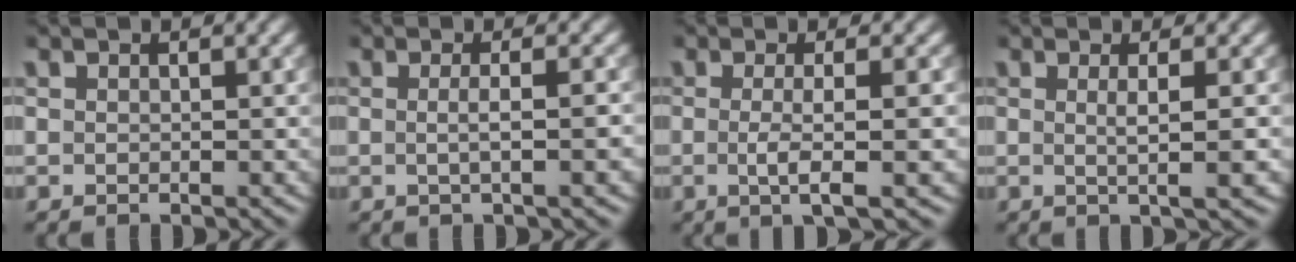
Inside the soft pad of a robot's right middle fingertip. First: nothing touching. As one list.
[{"total": 2.7, "force": [-0.1, 0.7, 2.6], "torque": [-0.034, -0.001, -0.006]}, {"total": 4.2, "force": [-0.6, 1.0, 4.0], "torque": [-0.064, -0.009, -0.010]}, {"total": 2.5, "force": [0.1, 0.6, 2.5], "torque": [-0.038, -0.001, -0.004]}]